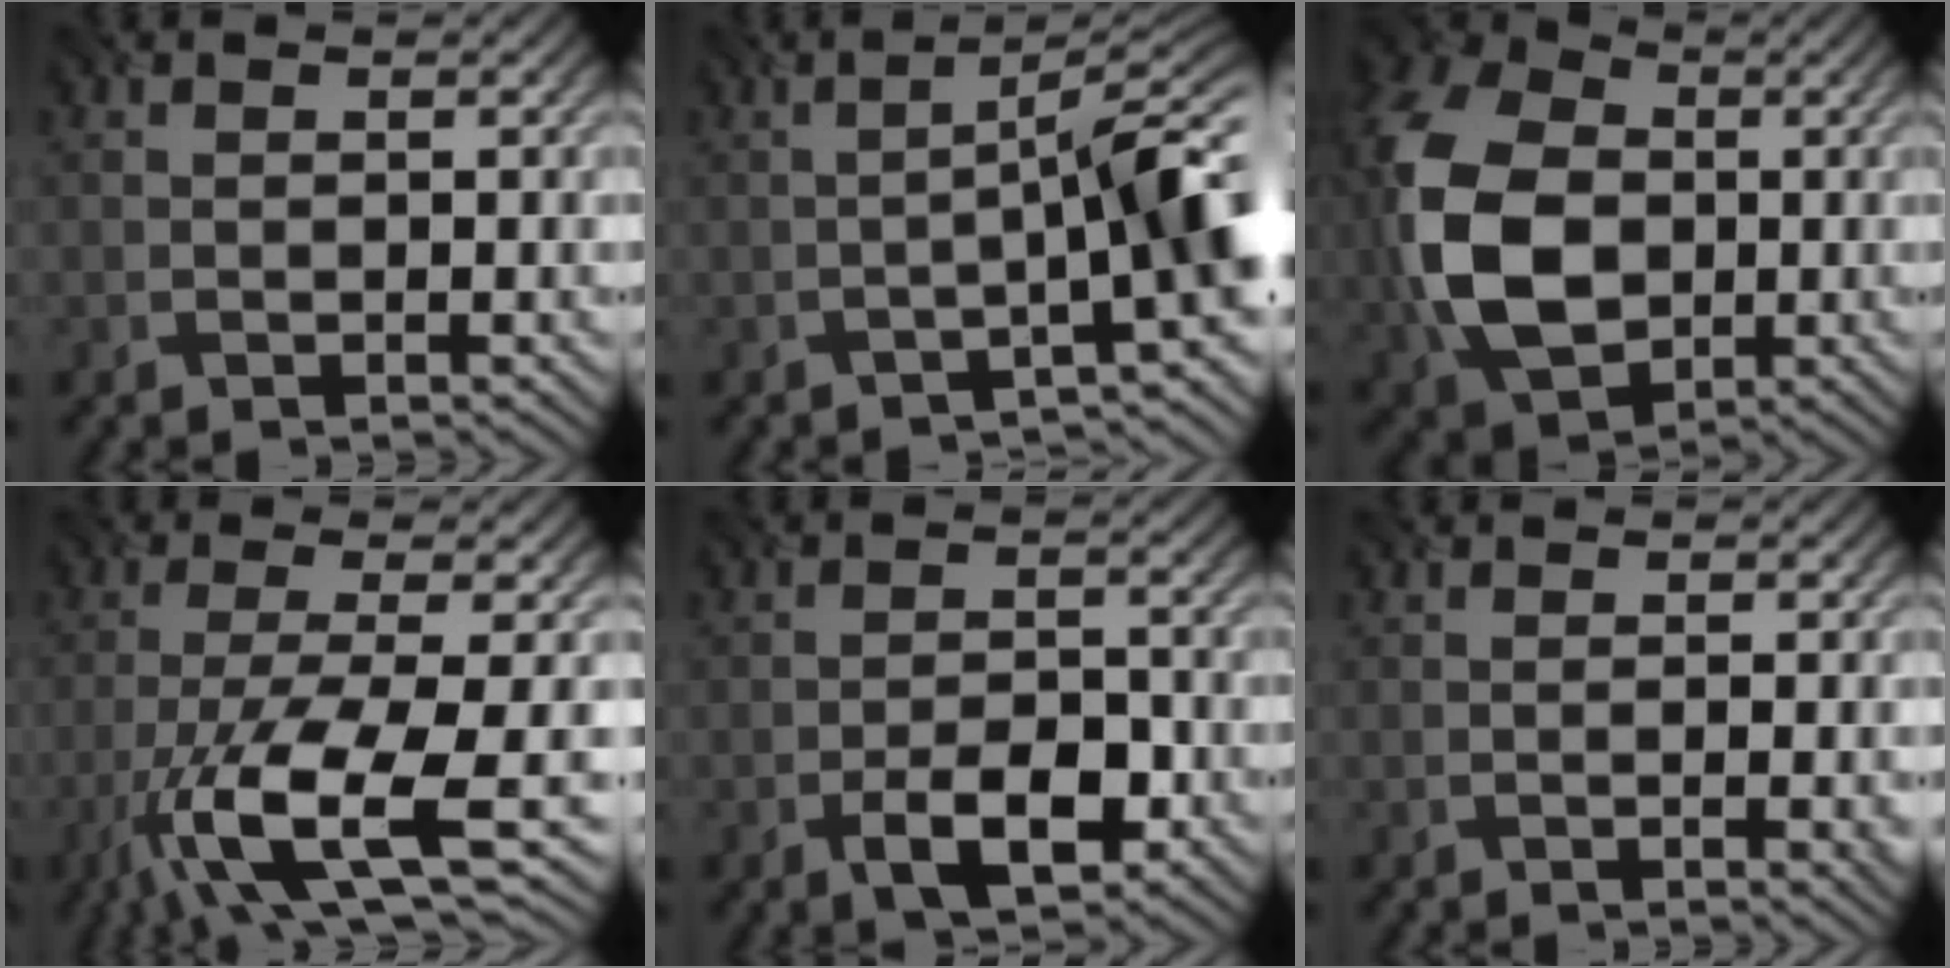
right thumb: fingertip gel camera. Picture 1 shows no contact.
{"total": 8.0, "force": [-2.2, 1.0, 7.6], "torque": [-0.108, 0.016, -0.041]}
{"total": 15.4, "force": [-0.8, 11.0, 10.8], "torque": [-0.287, -0.003, -0.022]}
{"total": 11.6, "force": [-4.7, 2.6, 10.3], "torque": [-0.186, -0.017, -0.085]}
{"total": 5.6, "force": [-2.6, 2.5, 4.2], "torque": [-0.073, 0.000, -0.047]}
{"total": 1.9, "force": [-0.3, 0.3, 1.8], "torque": [-0.028, 0.000, -0.004]}